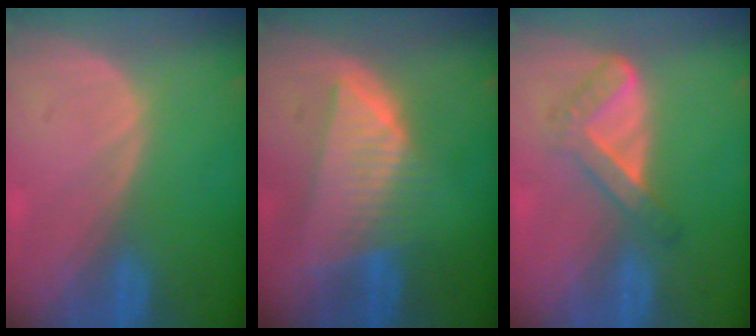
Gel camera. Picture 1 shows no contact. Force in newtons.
{"total": 7.9, "press": 7.2, "slide": 3.2}
{"total": 5.6, "press": 4.8, "slide": 2.9}